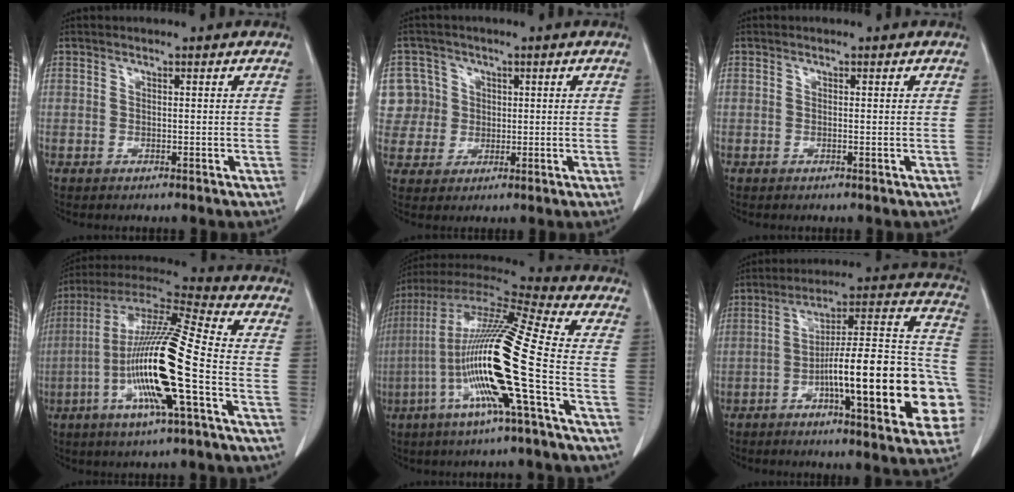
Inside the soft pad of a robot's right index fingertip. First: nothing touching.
{"total": 8.6, "force": [1.9, 8.4, 0.6], "torque": [-0.019, 0.033, 0.049]}
{"total": 0.0}
{"total": 18.7, "force": [-4.6, 0.6, 18.1], "torque": [-0.355, -0.007, -0.095]}
{"total": 20.3, "force": [-4.9, -0.7, 19.6], "torque": [-0.391, -0.011, -0.110]}
{"total": 23.9, "force": [-6.6, 4.1, 22.6], "torque": [-0.249, 0.030, -0.090]}